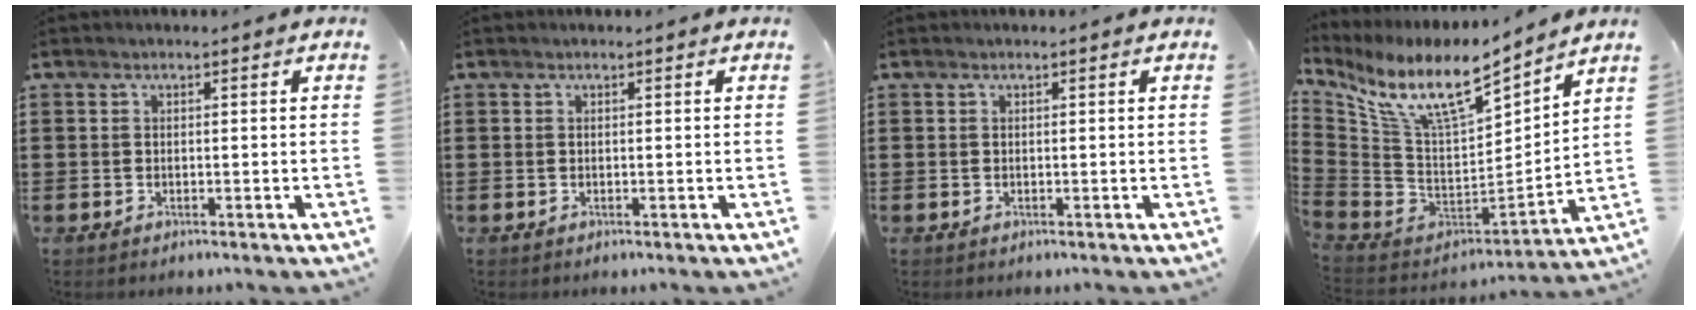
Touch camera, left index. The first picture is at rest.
{"total": 0.0}
{"total": 0.0}
{"total": 12.2, "force": [8.3, 2.6, 8.5], "torque": [-0.199, -0.067, 0.139]}